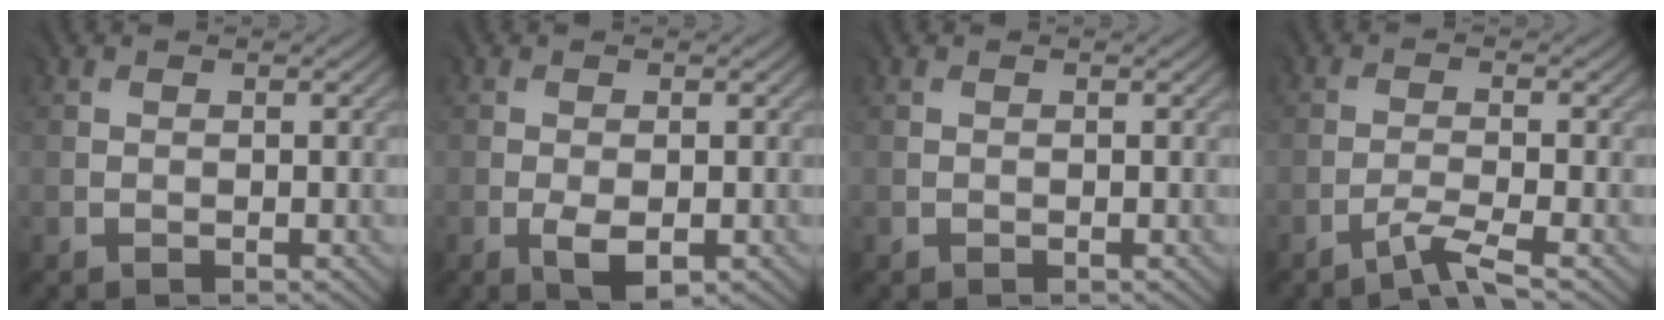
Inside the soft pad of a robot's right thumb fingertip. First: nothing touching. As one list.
[{"total": 2.6, "force": [-1.1, 1.1, 2.0], "torque": [-0.048, -0.006, -0.017]}, {"total": 0.0}, {"total": 2.8, "force": [-2.3, -0.5, 1.4], "torque": [-0.030, -0.001, -0.057]}]